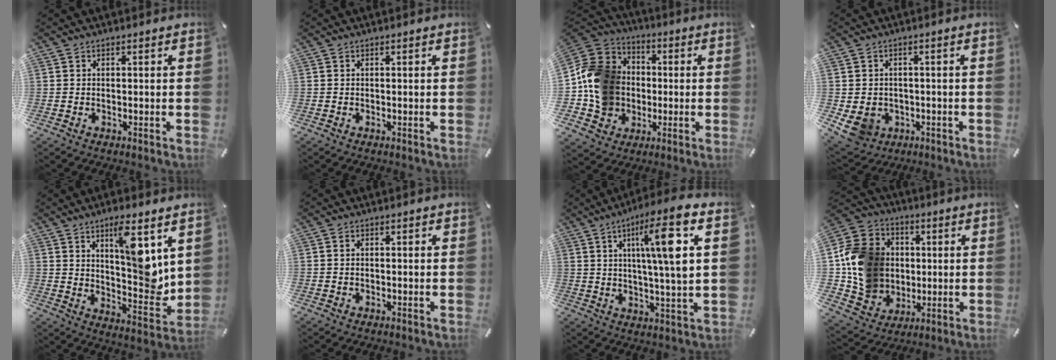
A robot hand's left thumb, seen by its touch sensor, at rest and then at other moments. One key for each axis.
{"total": 0.0}
{"total": 15.1, "fx": -2.3, "fy": 13.7, "fz": 5.9, "tx": -0.127, "ty": 0.030, "tz": -0.036}
{"total": 5.5, "fx": -1.2, "fy": 5.1, "fz": 1.5, "tx": -0.050, "ty": 0.000, "tz": -0.022}
{"total": 12.7, "fx": 6.0, "fy": 4.0, "fz": 10.4, "tx": -0.132, "ty": -0.058, "tz": 0.100}
{"total": 0.7, "fx": -0.1, "fy": 0.6, "fz": 0.3, "tx": -0.010, "ty": 0.004, "tz": -0.003}
{"total": 13.8, "fx": 4.9, "fy": 1.8, "fz": 12.8, "tx": -0.208, "ty": -0.008, "tz": 0.069}
{"total": 15.3, "fx": 0.2, "fy": 14.0, "fz": 6.3, "tx": -0.129, "ty": 0.011, "tz": 0.013}